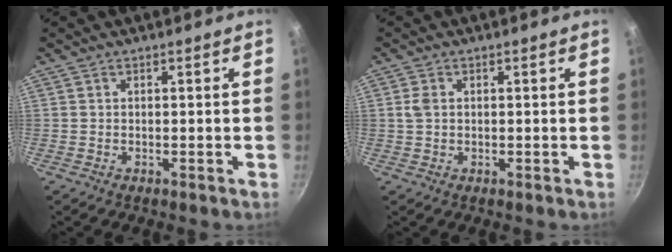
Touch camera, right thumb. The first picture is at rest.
{"total": 2.0, "force": [0.3, 1.4, 1.3], "torque": [-0.025, 0.003, 0.005]}